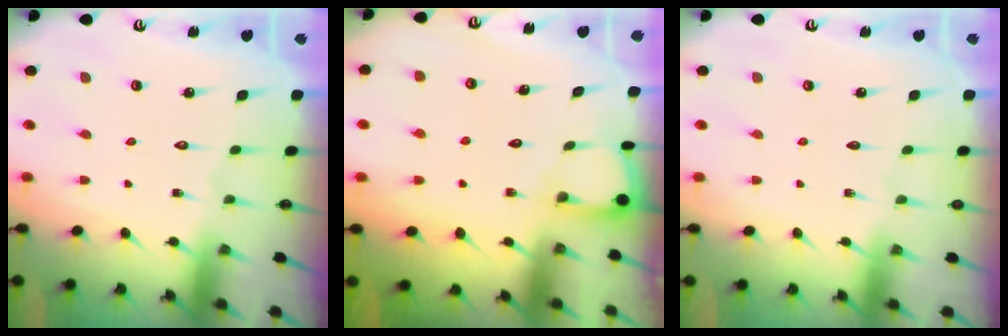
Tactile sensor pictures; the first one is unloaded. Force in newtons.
{"total": 2.8, "press": 2.8, "slide": 0.1}
{"total": 0.0}